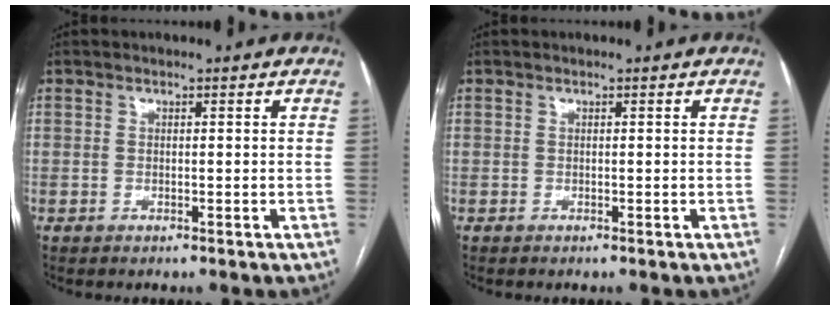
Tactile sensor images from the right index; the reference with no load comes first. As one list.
[{"total": 0.0}]